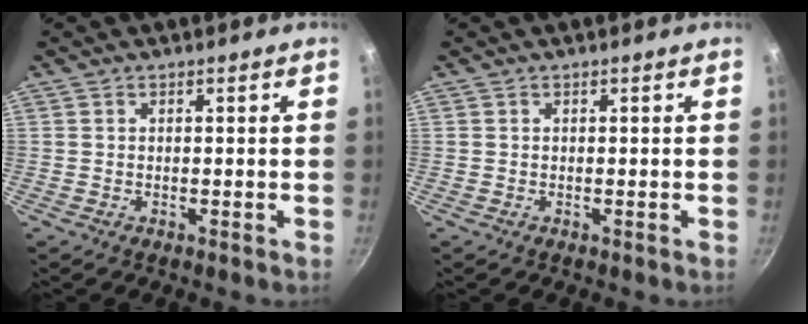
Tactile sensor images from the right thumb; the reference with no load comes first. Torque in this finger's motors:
{"motor_torque": [0.00, 0.00, 0.08, 0.01, 0.00]}